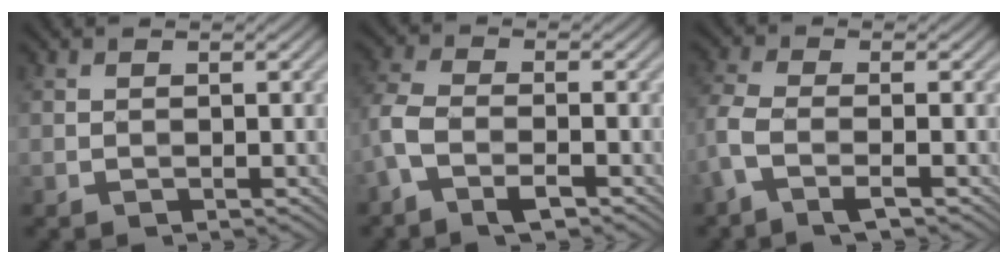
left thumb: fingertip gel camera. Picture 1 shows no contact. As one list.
[{"total": 5.7, "force": [-2.9, 2.4, 4.2], "torque": [-0.105, 0.001, -0.073]}, {"total": 4.9, "force": [-2.4, 1.6, 4.0], "torque": [-0.106, 0.000, -0.063]}]